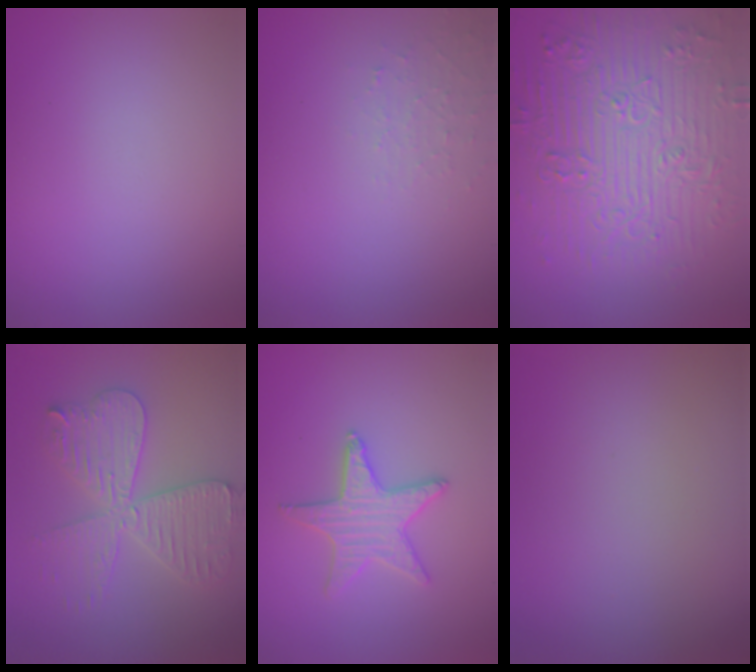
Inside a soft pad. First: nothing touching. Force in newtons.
{"total": 1.3, "press": 1.3, "slide": 0.2}
{"total": 8.9, "press": 6.7, "slide": 5.8}
{"total": 5.0, "press": 5.0, "slide": 0.6}
{"total": 3.2, "press": 3.2, "slide": 0.5}
{"total": 0.0}